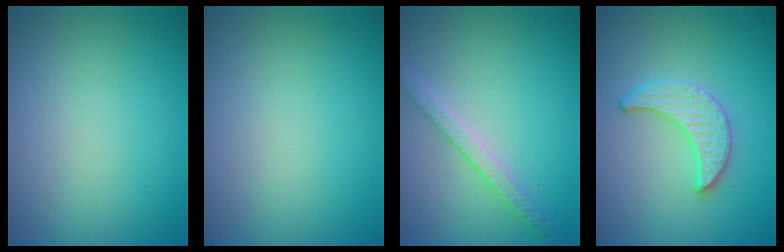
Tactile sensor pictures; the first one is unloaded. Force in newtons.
{"total": 0.0}
{"total": 2.5, "press": 2.4, "slide": 0.4}
{"total": 2.0, "press": 2.0, "slide": 0.1}